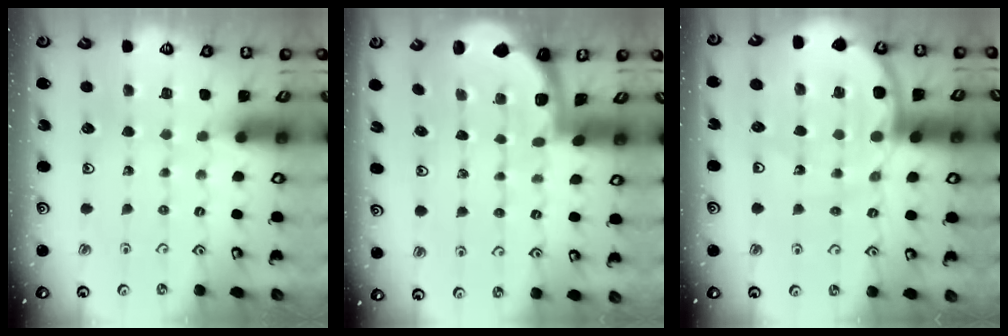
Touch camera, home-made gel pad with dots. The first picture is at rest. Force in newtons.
{"total": 1.4, "press": 1.4, "slide": 0.1}
{"total": 13.1, "press": 13.0, "slide": 1.7}